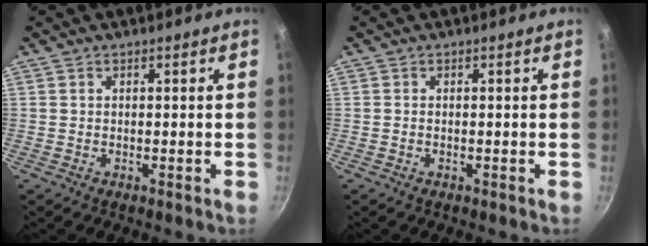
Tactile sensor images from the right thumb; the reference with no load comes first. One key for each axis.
{"total": 0.0}